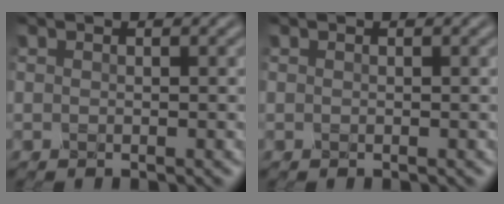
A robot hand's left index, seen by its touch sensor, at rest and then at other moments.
{"total": 0.0}